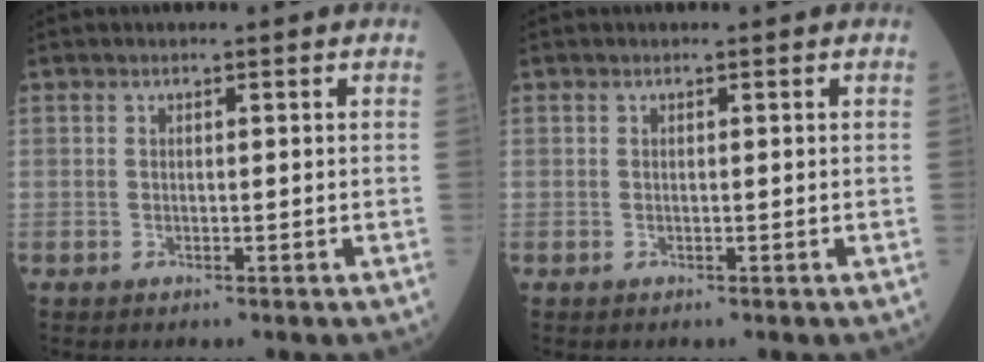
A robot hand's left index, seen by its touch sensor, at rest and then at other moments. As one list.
[{"total": 0.0}]